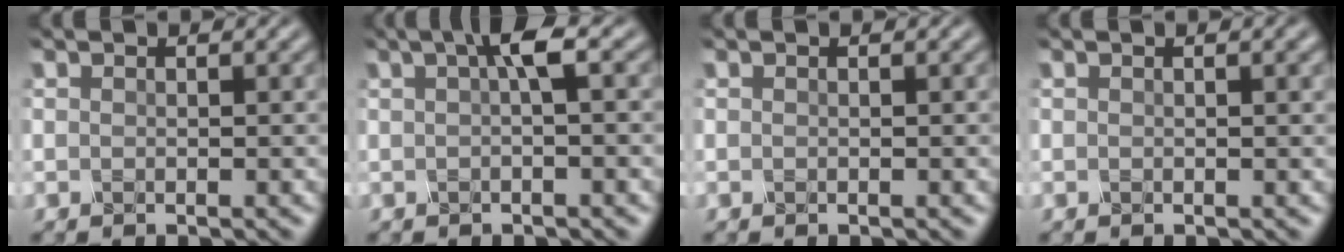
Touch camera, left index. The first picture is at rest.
{"total": 2.7, "force": [0.6, 0.4, 2.6], "torque": [-0.043, 0.010, 0.007]}
{"total": 0.0}
{"total": 1.6, "force": [0.7, 0.5, 1.4], "torque": [-0.012, 0.003, 0.007]}